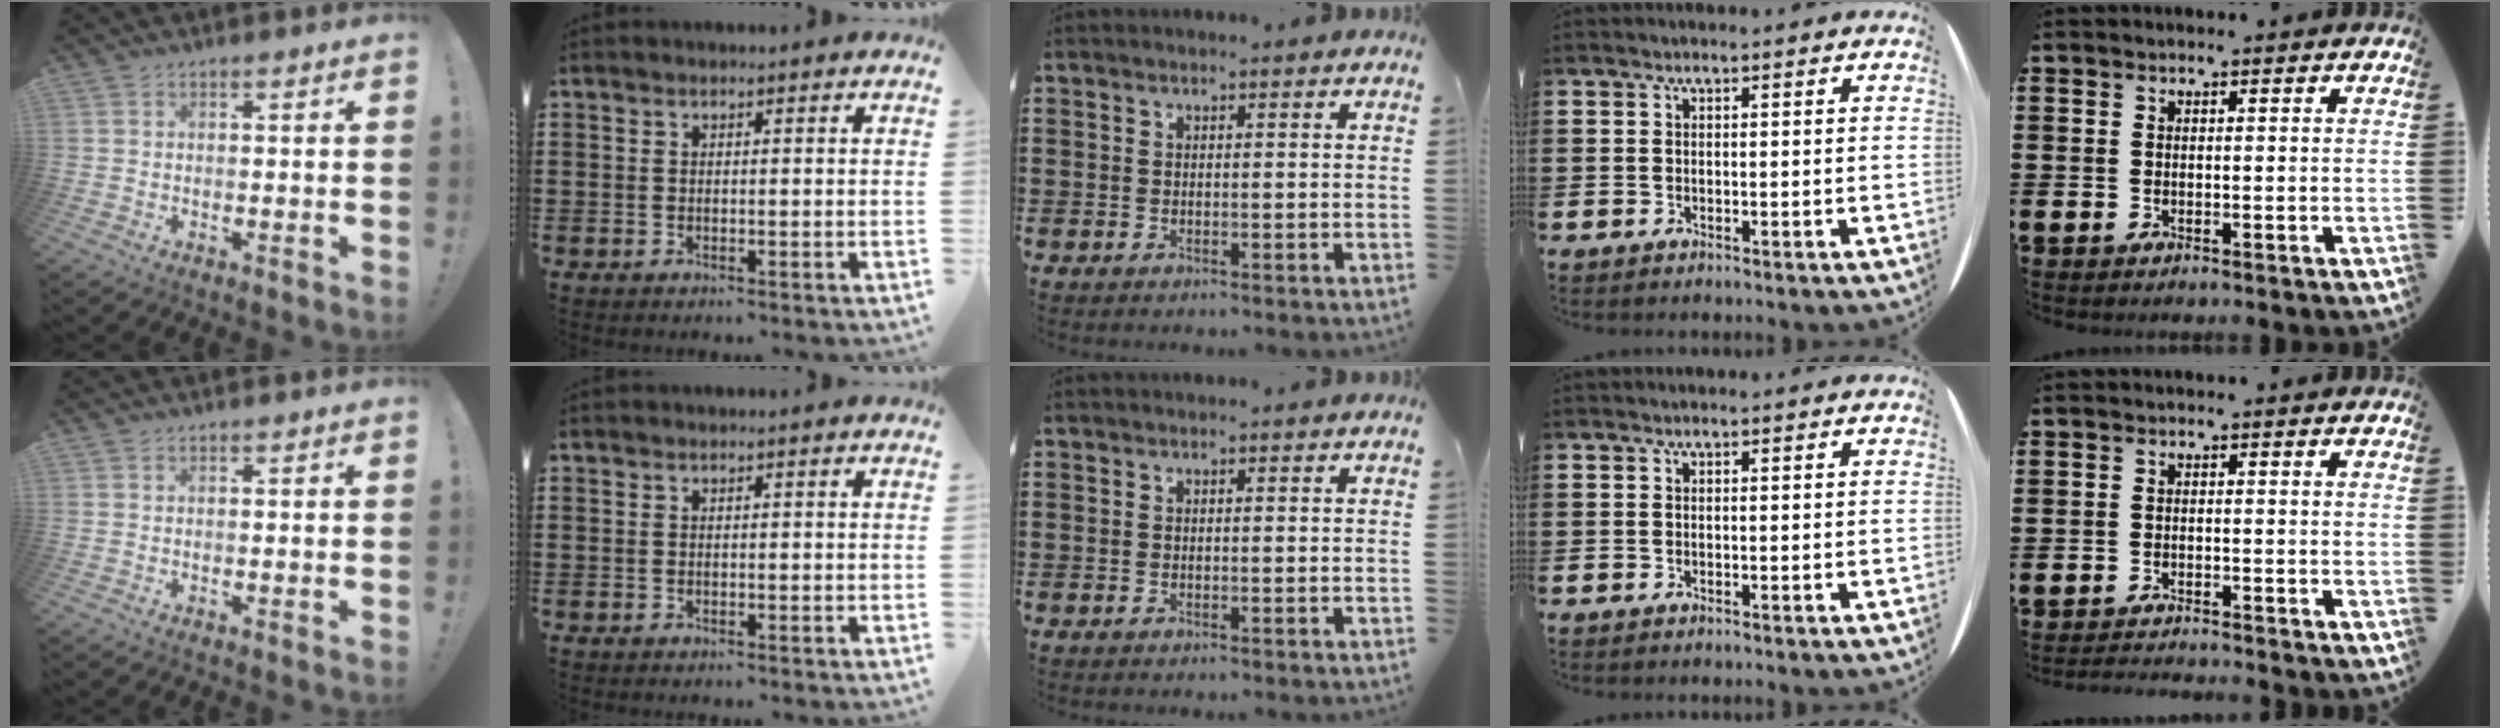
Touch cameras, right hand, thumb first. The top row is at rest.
{"little": {"total": 1.6, "force": [-1.6, -0.2, 0.0], "torque": [-0.002, 0.004, -0.032]}}